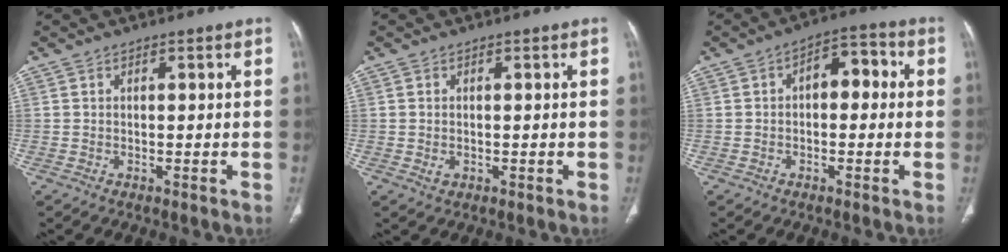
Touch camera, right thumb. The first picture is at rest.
{"total": 1.3, "force": [-0.2, 1.0, 0.8], "torque": [-0.016, 0.003, -0.001]}
{"total": 6.5, "force": [0.4, 4.0, 5.2], "torque": [-0.044, 0.024, -0.006]}